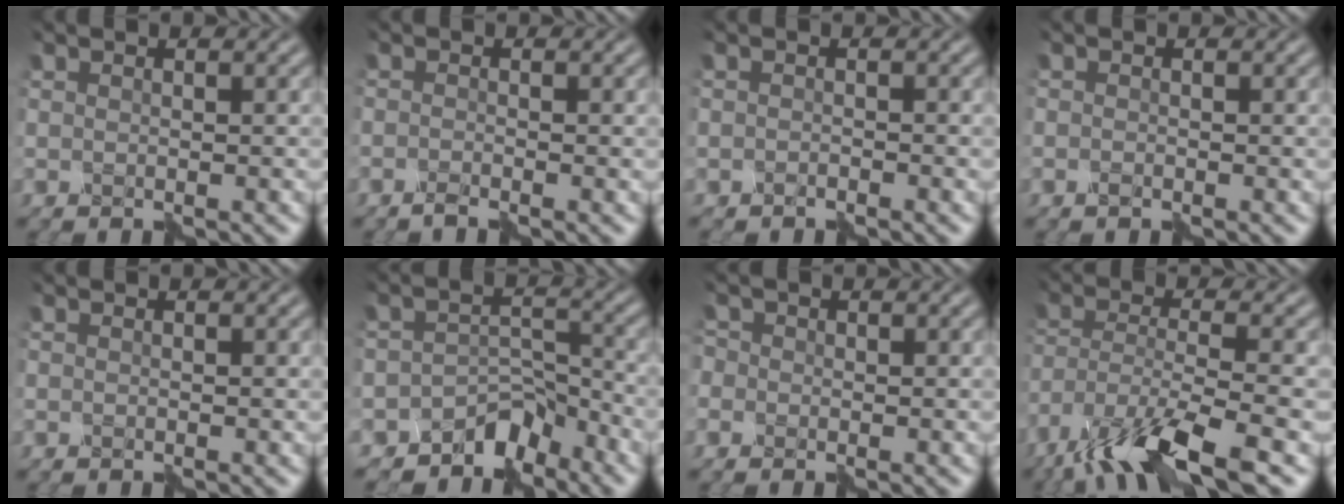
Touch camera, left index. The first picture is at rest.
{"total": 1.3, "force": [-1.2, 0.1, 0.6], "torque": [-0.011, 0.002, -0.020]}
{"total": 0.9, "force": [-0.9, 0.1, 0.0], "torque": [0.000, 0.004, -0.011]}
{"total": 0.9, "force": [-0.8, 0.3, 0.3], "torque": [-0.008, 0.003, -0.009]}
{"total": 0.5, "force": [-0.5, 0.2, 0.2], "torque": [-0.002, -0.002, -0.003]}
{"total": 4.7, "force": [-4.3, 1.9, 0.8], "torque": [0.005, 0.008, -0.072]}
{"total": 1.7, "force": [-0.4, 1.6, 0.5], "torque": [-0.003, 0.012, -0.018]}
{"total": 9.3, "force": [-6.6, 2.2, 6.2], "torque": [-0.122, -0.006, -0.123]}